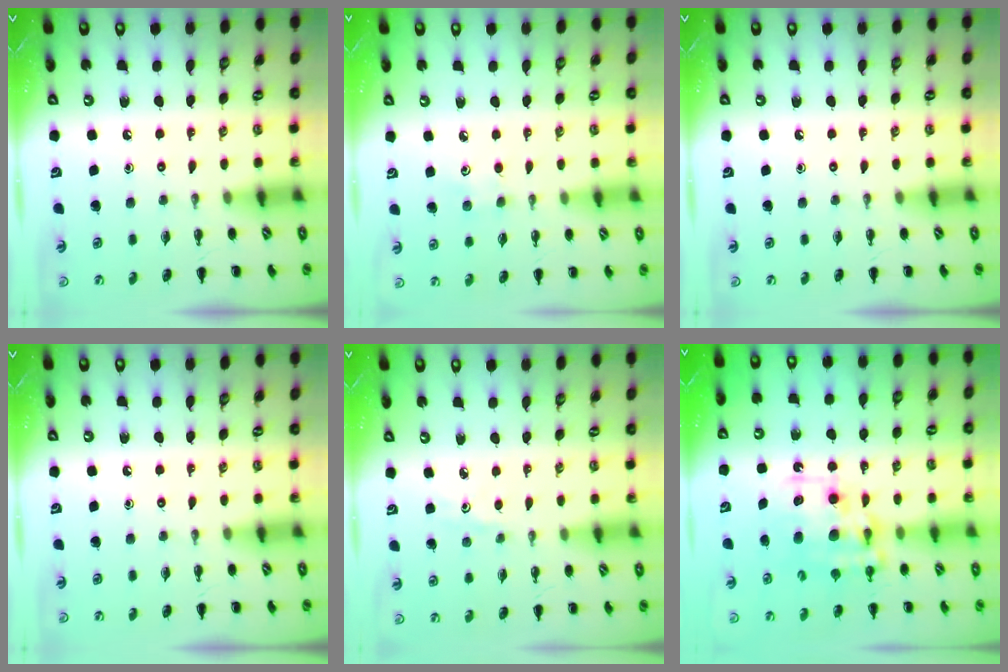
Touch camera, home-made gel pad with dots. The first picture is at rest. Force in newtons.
{"total": 3.8, "press": 3.7, "slide": 1.0}
{"total": 0.0}
{"total": 0.0}
{"total": 2.2, "press": 2.1, "slide": 0.7}
{"total": 12.7, "press": 12.4, "slide": 3.0}